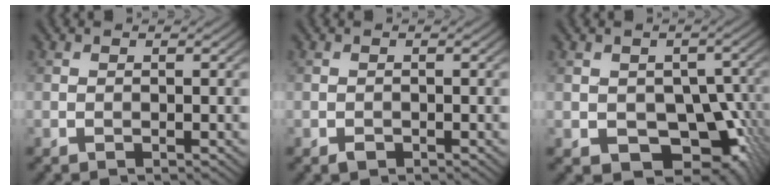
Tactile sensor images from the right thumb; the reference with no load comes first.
{"total": 0.9, "force": [-0.5, 0.6, 0.4], "torque": [-0.005, -0.003, -0.010]}
{"total": 10.0, "force": [-2.9, 6.7, 6.9], "torque": [-0.101, -0.026, -0.036]}